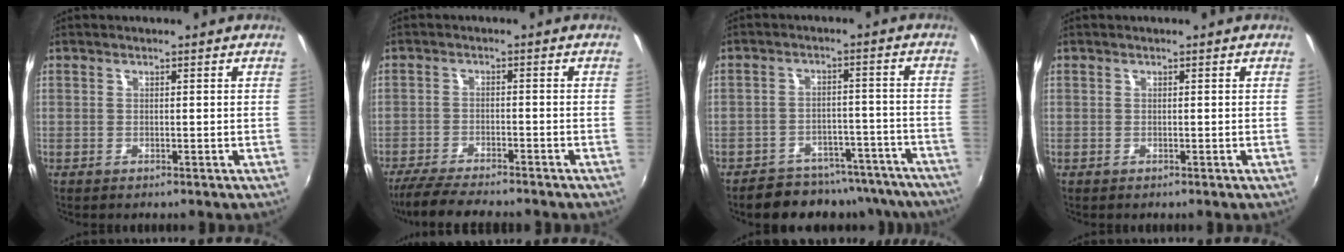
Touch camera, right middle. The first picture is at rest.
{"total": 9.2, "force": [-8.2, 0.9, 4.1], "torque": [-0.102, -0.026, -0.138]}
{"total": 13.7, "force": [-12.1, 5.2, 3.9], "torque": [-0.069, 0.026, -0.141]}
{"total": 0.0}